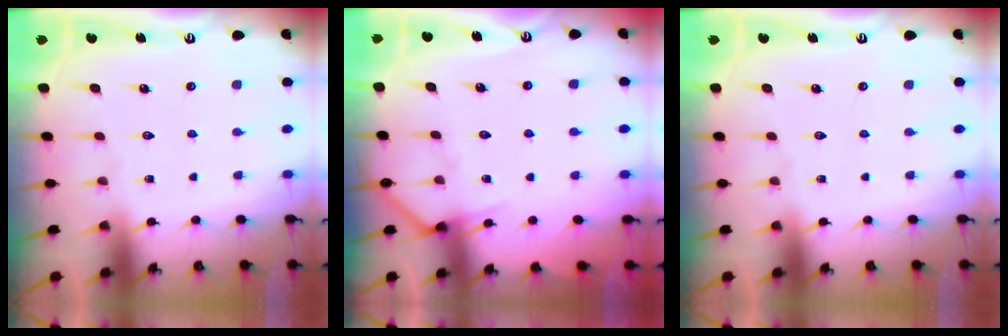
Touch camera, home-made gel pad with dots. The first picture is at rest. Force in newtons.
{"total": 5.7, "press": 5.6, "slide": 0.6}
{"total": 0.0}